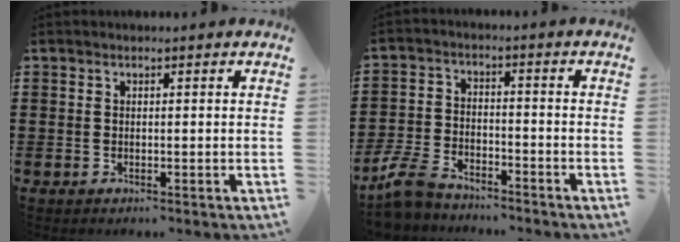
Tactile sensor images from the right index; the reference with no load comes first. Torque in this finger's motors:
{"motor_torque": [0.09, 0.09, 0.15, 0.08]}